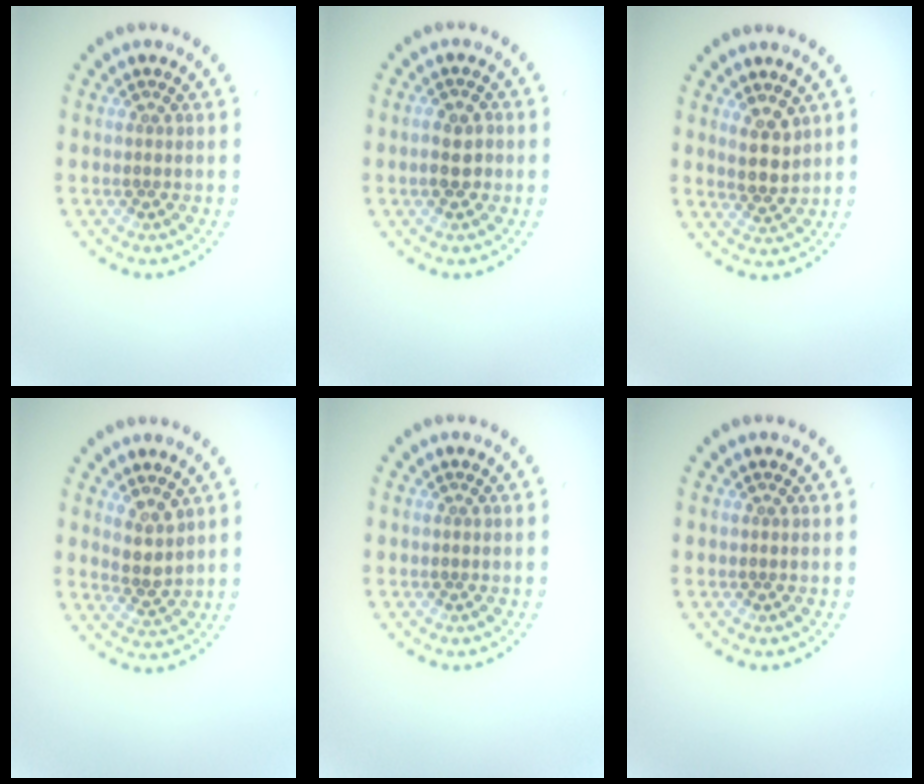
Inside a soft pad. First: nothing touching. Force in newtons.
{"total": 2.4, "press": 2.4, "slide": 0.4}
{"total": 2.5, "press": 2.2, "slide": 1.2}
{"total": 2.3, "press": 2.0, "slide": 1.2}
{"total": 0.0}
{"total": 0.0}